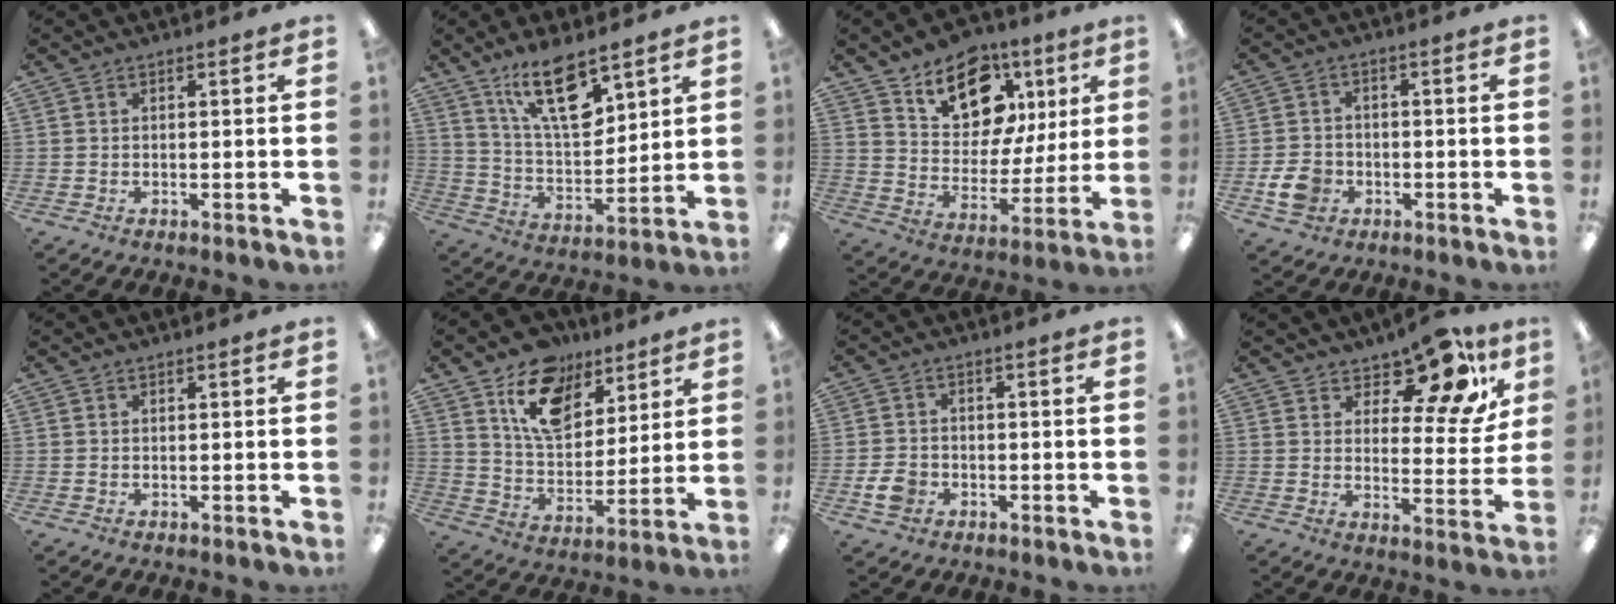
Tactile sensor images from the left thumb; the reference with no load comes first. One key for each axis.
{"total": 16.3, "fx": 10.4, "fy": 6.2, "fz": 10.9, "tx": -0.184, "ty": -0.045, "tz": 0.177}
{"total": 15.8, "fx": 9.4, "fy": 10.0, "fz": 7.8, "tx": -0.121, "ty": -0.046, "tz": 0.171}
{"total": 6.4, "fx": -2.3, "fy": 4.9, "fz": 3.3, "tx": -0.062, "ty": 0.008, "tz": -0.041}
{"total": 0.0}
{"total": 15.3, "fx": 9.2, "fy": 9.6, "fz": 7.6, "tx": -0.117, "ty": -0.042, "tz": 0.169}
{"total": 4.7, "fx": -1.8, "fy": 3.6, "fz": 2.4, "tx": -0.049, "ty": 0.005, "tz": -0.031}
{"total": 12.6, "fx": 9.6, "fy": 5.3, "fz": 6.1, "tx": -0.084, "ty": -0.068, "tz": 0.170}